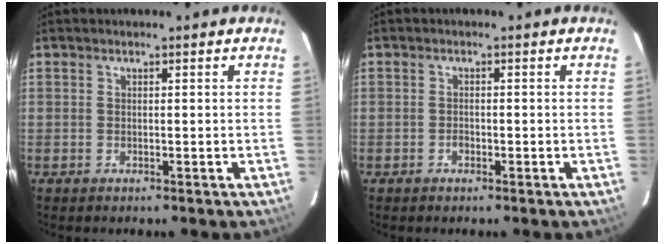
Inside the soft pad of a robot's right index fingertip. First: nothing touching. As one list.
[{"total": 1.2, "force": [-0.7, 0.7, 0.6], "torque": [-0.012, 0.003, -0.012]}]